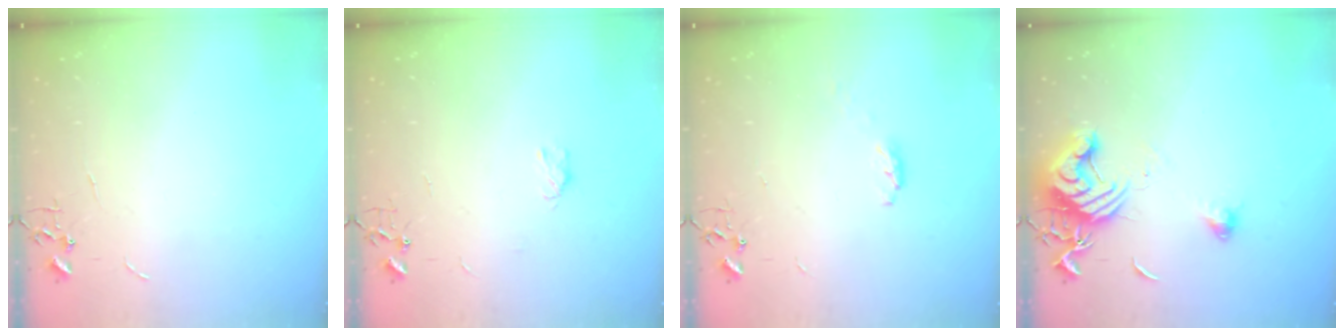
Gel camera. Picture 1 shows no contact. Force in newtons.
{"total": 2.5, "press": 2.5, "slide": 0.5}
{"total": 3.5, "press": 3.4, "slide": 0.3}
{"total": 12.9, "press": 12.8, "slide": 1.5}